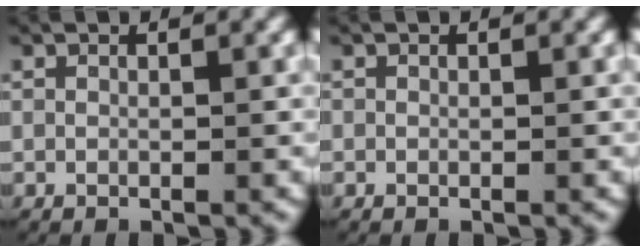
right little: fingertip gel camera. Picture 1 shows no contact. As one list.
[{"total": 0.0}]